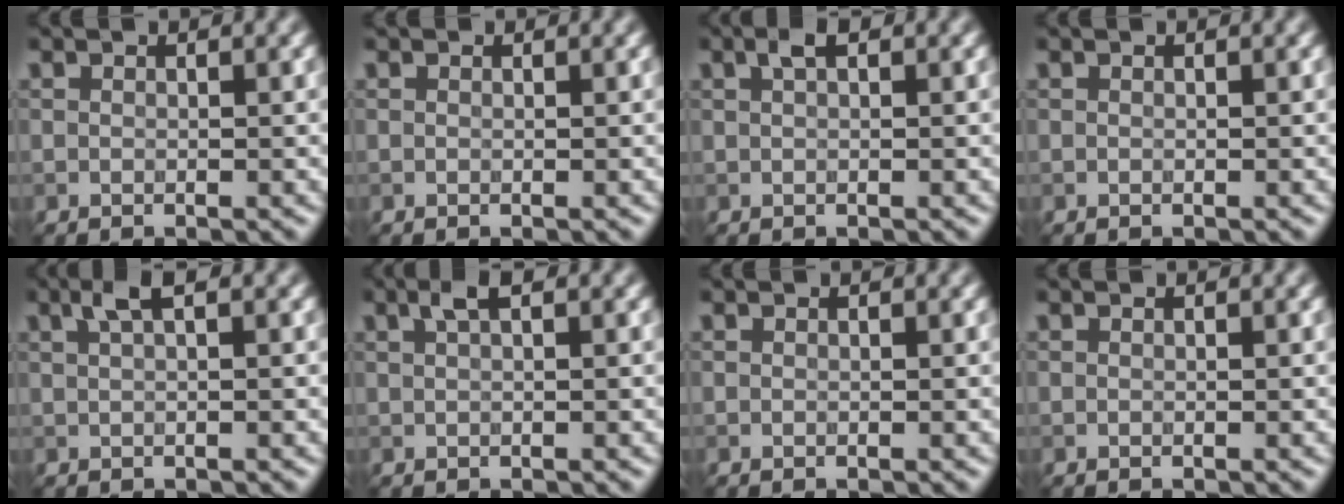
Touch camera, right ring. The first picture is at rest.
{"total": 0.0}
{"total": 1.2, "force": [0.5, 0.5, 1.0], "torque": [-0.019, 0.004, 0.009]}
{"total": 0.0}
{"total": 1.8, "force": [0.8, 0.4, 1.6], "torque": [-0.027, 0.002, 0.015]}
{"total": 1.5, "force": [0.7, 0.4, 1.3], "torque": [-0.023, 0.004, 0.013]}
{"total": 0.0}
{"total": 0.0}